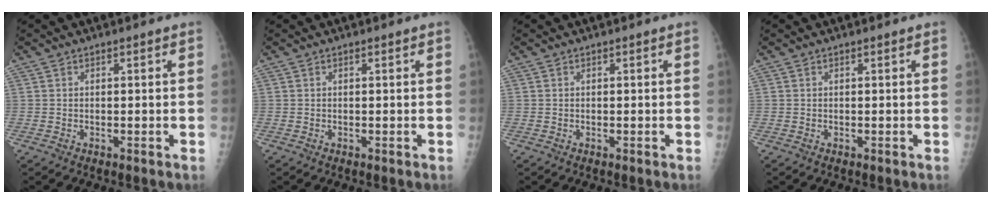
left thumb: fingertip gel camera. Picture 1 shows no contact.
{"total": 0.0}
{"total": 0.0}
{"total": 0.0}